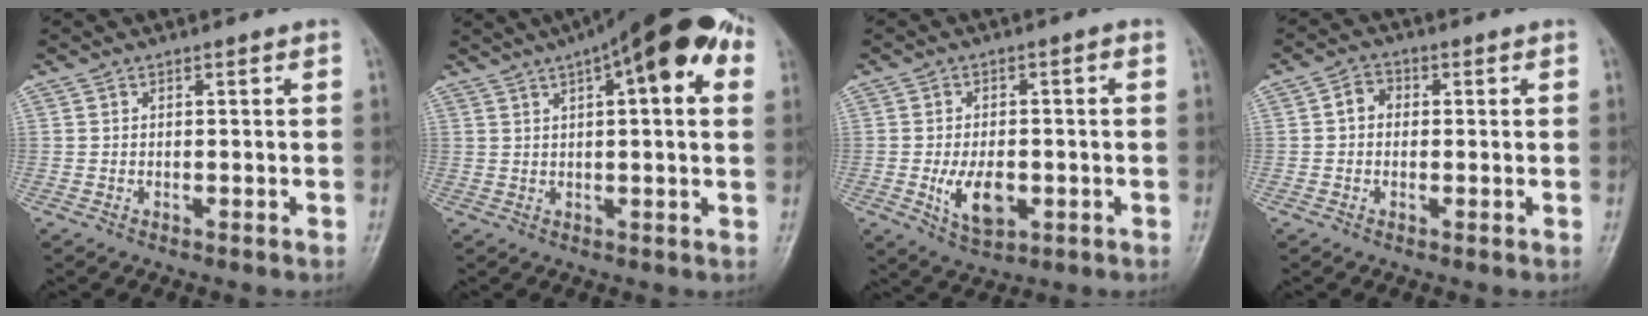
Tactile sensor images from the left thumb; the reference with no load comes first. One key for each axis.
{"total": 17.2, "fx": 7.0, "fy": 5.4, "fz": 14.8, "tx": -0.199, "ty": 0.023, "tz": 0.094}
{"total": 8.4, "fx": -2.0, "fy": 4.8, "fz": 6.6, "tx": -0.101, "ty": 0.005, "tz": -0.027}
{"total": 3.3, "fx": 0.1, "fy": 2.8, "fz": 1.7, "tx": -0.014, "ty": 0.012, "tz": -0.008}